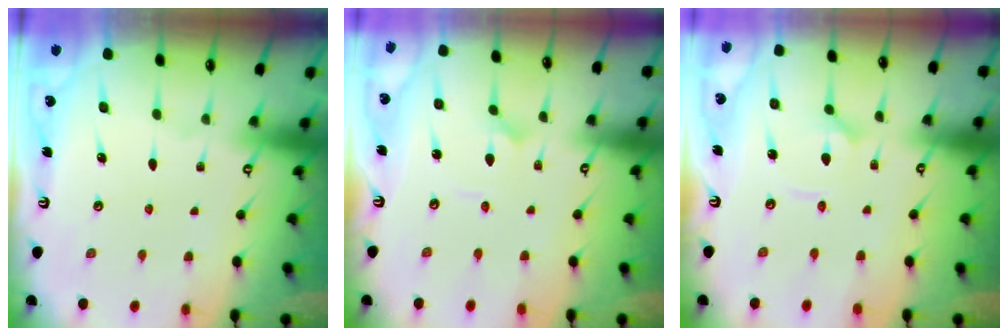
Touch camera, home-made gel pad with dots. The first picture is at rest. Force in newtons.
{"total": 1.4, "press": 1.4, "slide": 0.1}
{"total": 2.7, "press": 2.6, "slide": 0.7}